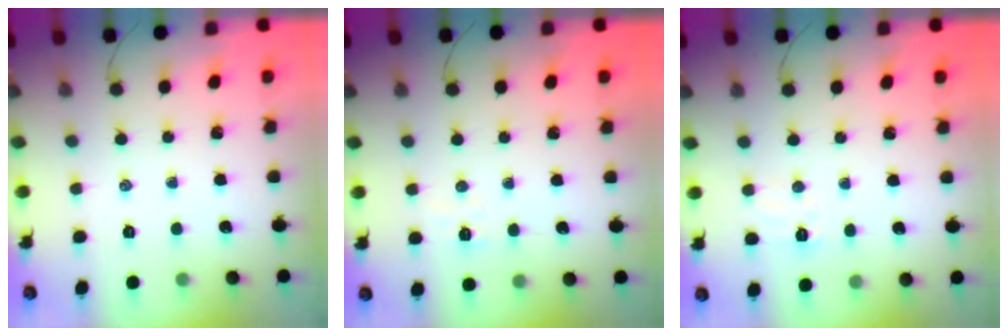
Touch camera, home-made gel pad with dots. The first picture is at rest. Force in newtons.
{"total": 4.8, "press": 4.7, "slide": 0.8}
{"total": 5.4, "press": 5.2, "slide": 1.4}